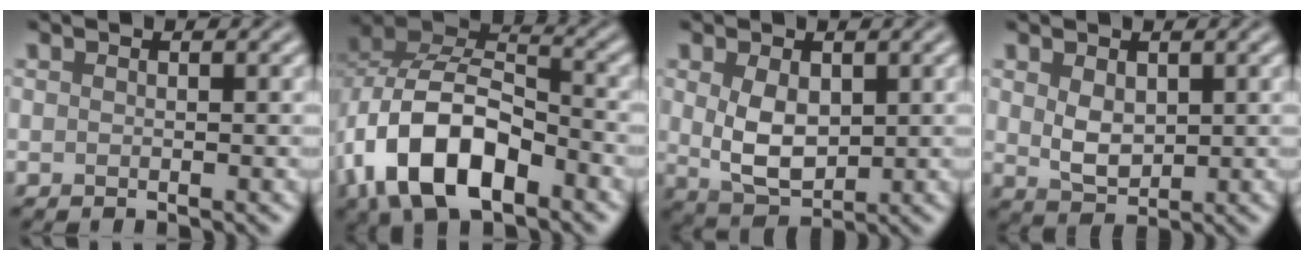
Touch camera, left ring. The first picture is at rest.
{"total": 11.0, "force": [-4.7, 6.2, 7.9], "torque": [-0.151, 0.003, -0.089]}
{"total": 4.7, "force": [0.6, 3.0, 3.6], "torque": [-0.081, -0.004, 0.021]}
{"total": 3.0, "force": [0.6, 2.0, 2.2], "torque": [-0.047, -0.004, 0.018]}